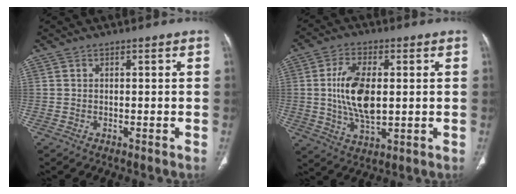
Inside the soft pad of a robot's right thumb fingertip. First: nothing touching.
{"total": 11.6, "force": [0.6, 5.8, 9.9], "torque": [-0.190, -0.005, 0.016]}